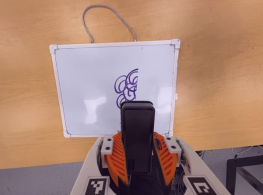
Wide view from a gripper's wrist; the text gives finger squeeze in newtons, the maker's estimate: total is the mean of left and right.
{"total": 9.9, "left": 7.5, "right": 12.4}